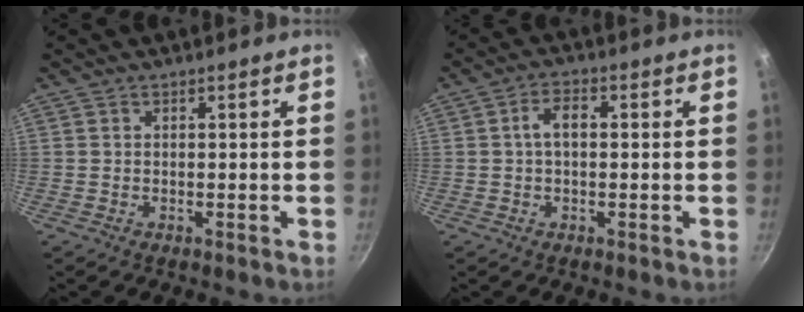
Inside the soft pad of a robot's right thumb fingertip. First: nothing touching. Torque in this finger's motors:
{"motor_torque": [0.55, 1.47, 0.83, -0.32, 0.01]}